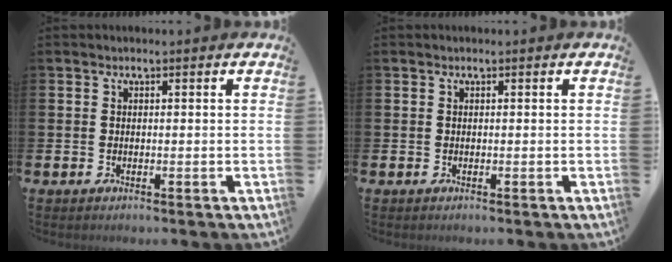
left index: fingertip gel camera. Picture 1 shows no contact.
{"total": 0.0}